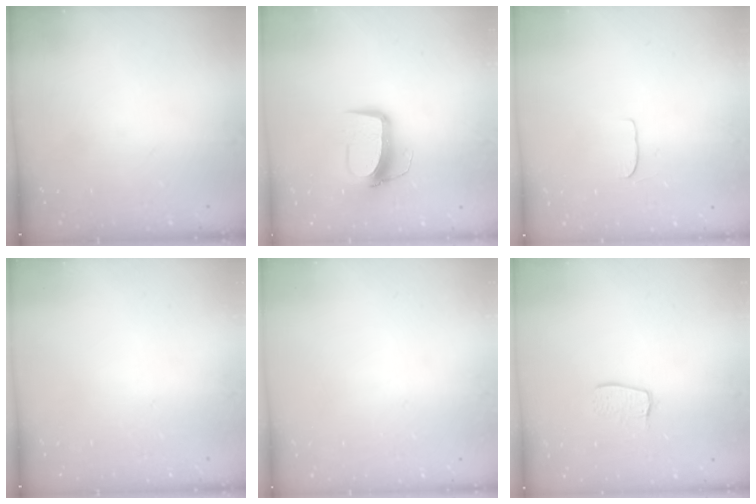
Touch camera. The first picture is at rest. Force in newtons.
{"total": 10.6, "press": 10.5, "slide": 1.1}
{"total": 4.9, "press": 4.9, "slide": 0.5}
{"total": 0.0}
{"total": 0.0}
{"total": 6.4, "press": 6.4, "slide": 0.1}